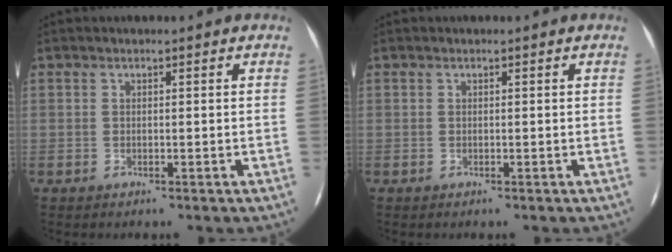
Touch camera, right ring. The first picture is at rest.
{"total": 0.0}